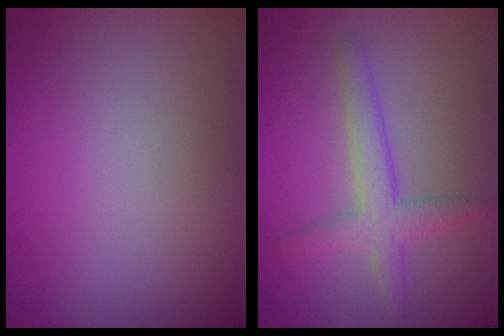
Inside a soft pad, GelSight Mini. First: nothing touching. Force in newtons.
{"total": 3.3, "press": 3.3, "slide": 0.1}